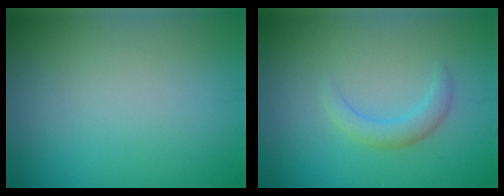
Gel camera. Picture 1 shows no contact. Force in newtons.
{"total": 2.1, "press": 2.0, "slide": 0.3}